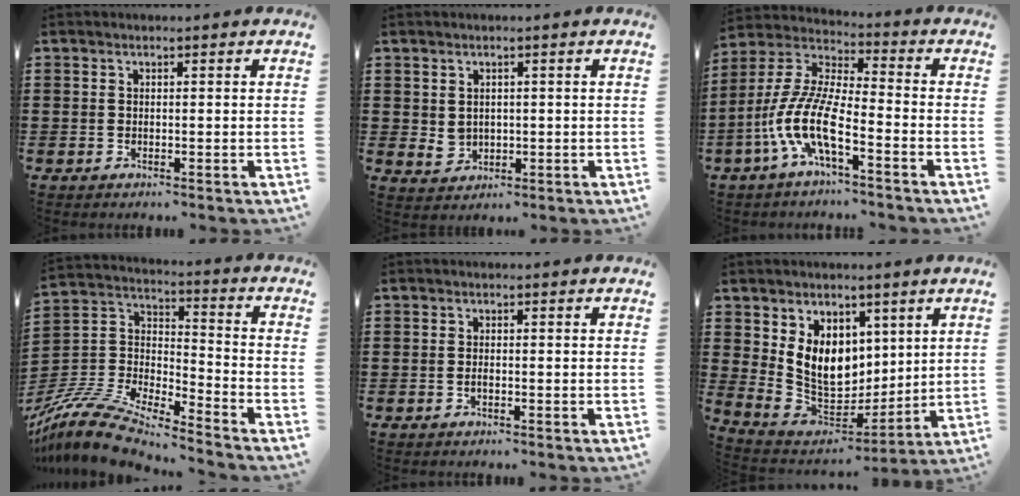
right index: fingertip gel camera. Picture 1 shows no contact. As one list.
[{"total": 2.4, "force": [0.6, 2.0, 1.2], "torque": [-0.031, 0.005, 0.011]}, {"total": 10.5, "force": [-5.7, 2.4, 8.5], "torque": [-0.217, -0.023, -0.121]}, {"total": 11.6, "force": [-10.6, 2.1, 4.3], "torque": [-0.111, 0.015, -0.219]}, {"total": 0.6, "force": [-0.3, 0.2, 0.5], "torque": [-0.010, -0.004, -0.005]}, {"total": 10.0, "force": [3.5, 7.9, 5.0], "torque": [-0.129, -0.014, 0.070]}]